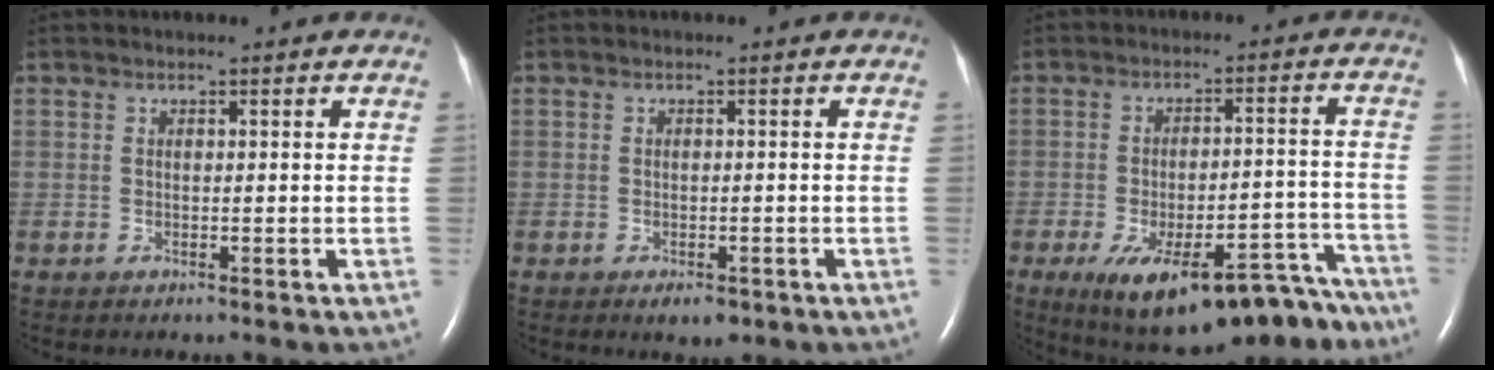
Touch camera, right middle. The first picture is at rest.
{"total": 2.5, "force": [-1.5, 1.3, 1.6], "torque": [-0.021, -0.002, -0.011]}
{"total": 21.2, "force": [-16.4, 6.7, 11.7], "torque": [-0.116, 0.017, -0.218]}